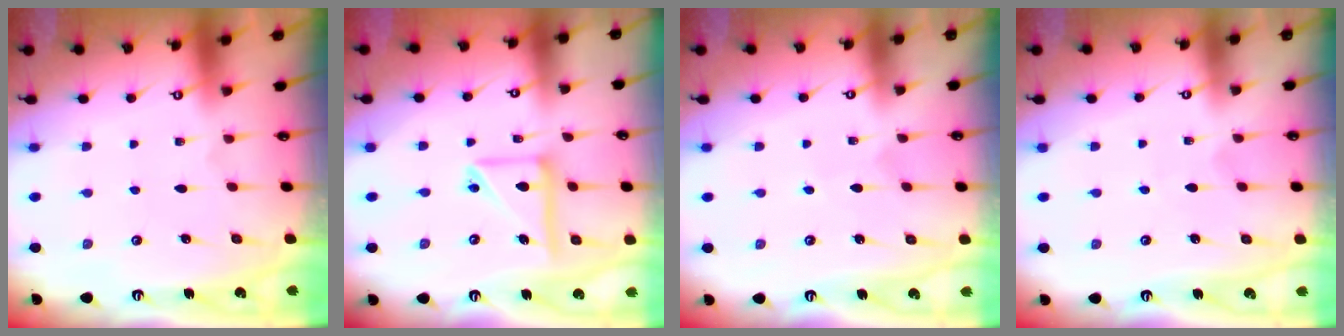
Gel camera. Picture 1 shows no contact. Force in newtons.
{"total": 13.8, "press": 13.6, "slide": 2.2}
{"total": 3.6, "press": 3.5, "slide": 0.4}
{"total": 2.7, "press": 2.7, "slide": 0.3}